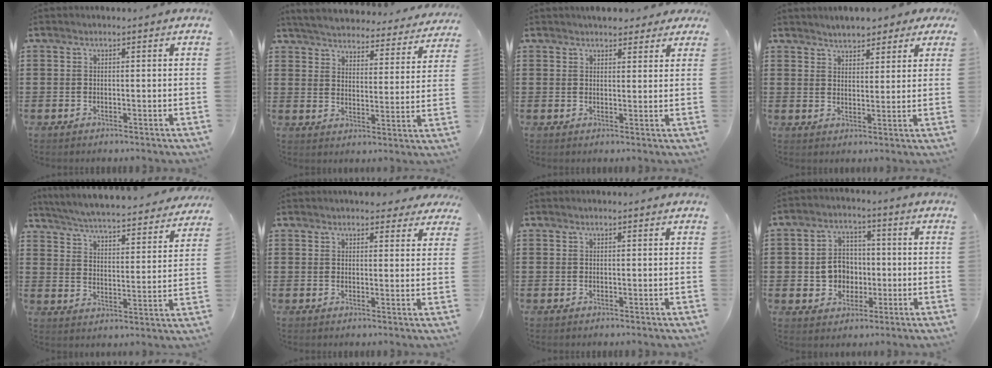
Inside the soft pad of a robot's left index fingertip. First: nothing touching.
{"total": 4.7, "force": [4.7, 0.0, 0.3], "torque": [-0.034, -0.039, 0.078]}
{"total": 3.3, "force": [2.9, 1.1, 1.0], "torque": [-0.019, -0.003, 0.052]}
{"total": 3.9, "force": [3.6, 1.4, 0.8], "torque": [-0.030, 0.000, 0.067]}
{"total": 5.1, "force": [5.0, -0.6, 1.1], "torque": [-0.046, -0.039, 0.080]}
{"total": 3.3, "force": [3.0, 1.0, 1.0], "torque": [-0.010, -0.007, 0.052]}
{"total": 0.0}
{"total": 6.3, "force": [-0.5, 5.7, 2.7], "torque": [-0.052, 0.012, -0.012]}